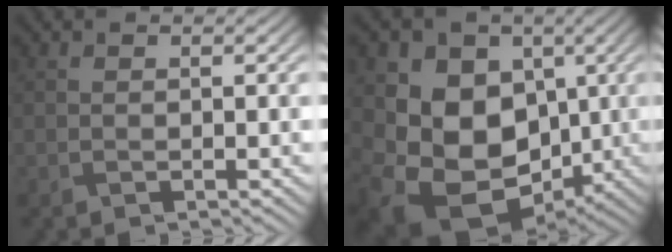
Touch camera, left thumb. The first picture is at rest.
{"total": 14.8, "force": [-1.0, 12.1, 8.4], "torque": [-0.182, -0.025, -0.018]}